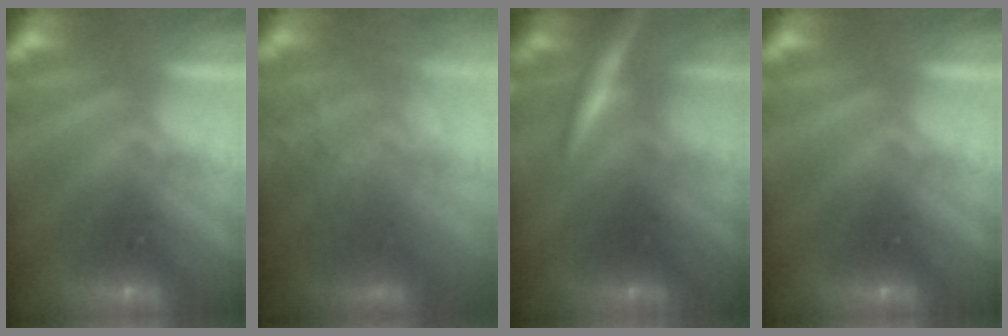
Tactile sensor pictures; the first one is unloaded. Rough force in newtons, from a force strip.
{"total": 7.4}
{"total": 3.0}
{"total": 0.0}